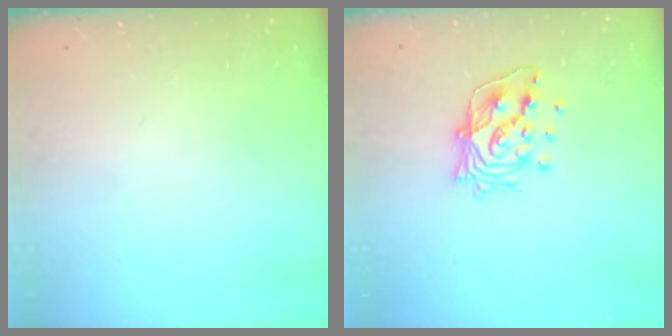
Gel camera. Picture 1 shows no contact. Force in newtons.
{"total": 14.4, "press": 14.4, "slide": 1.1}